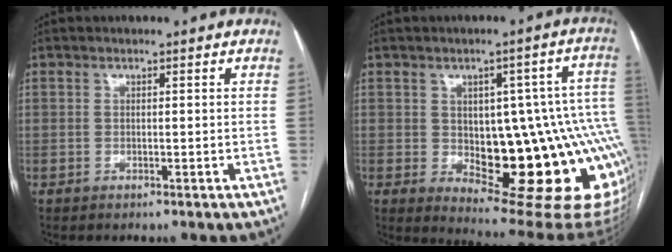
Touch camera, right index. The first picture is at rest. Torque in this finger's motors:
{"motor_torque": [2.10, -0.04, 0.66, 0.12]}